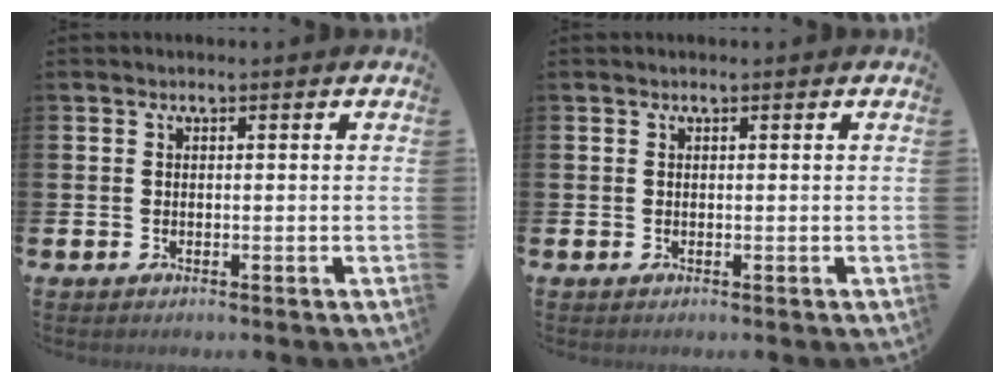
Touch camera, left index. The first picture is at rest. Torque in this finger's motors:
{"motor_torque": [-0.01, 0.29, -0.02, 0.00]}